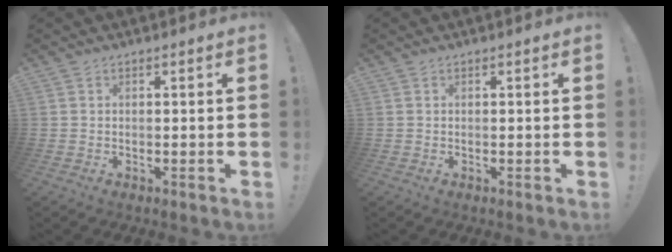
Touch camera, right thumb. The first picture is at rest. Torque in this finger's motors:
{"motor_torque": [0.01, 0.01, 0.00, 0.00, 0.04]}